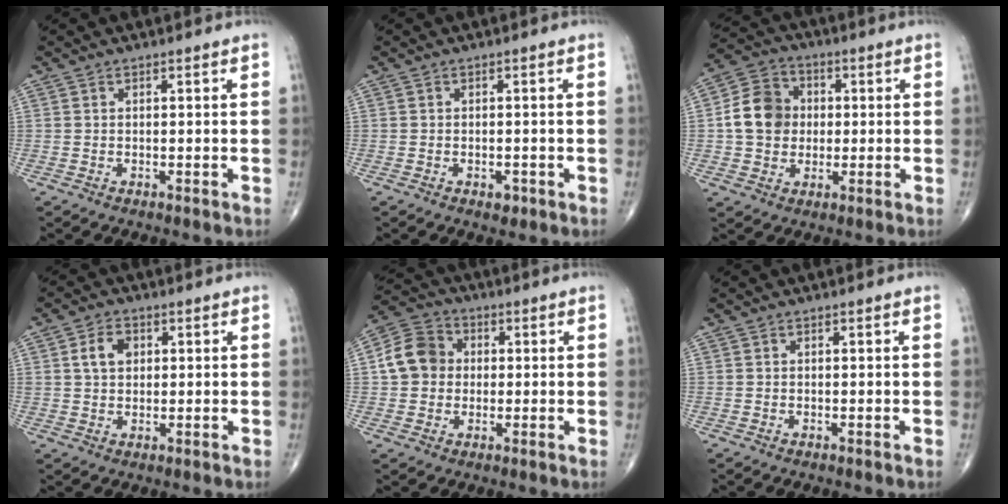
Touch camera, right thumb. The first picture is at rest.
{"total": 1.7, "force": [-0.8, 1.1, 1.0], "torque": [-0.010, 0.001, -0.008]}
{"total": 10.4, "force": [0.3, 8.9, 5.4], "torque": [-0.076, 0.017, -0.004]}
{"total": 4.9, "force": [1.4, 3.5, 3.2], "torque": [-0.045, 0.002, 0.025]}
{"total": 9.0, "force": [0.6, 7.8, 4.4], "torque": [-0.066, 0.018, -0.001]}
{"total": 0.0}